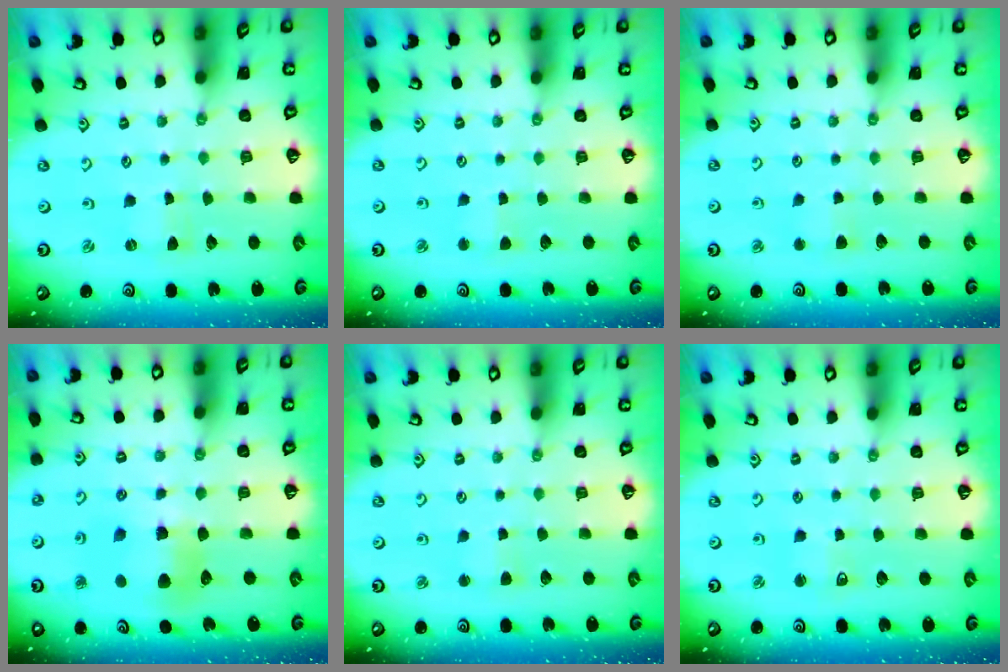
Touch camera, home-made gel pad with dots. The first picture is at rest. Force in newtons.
{"total": 2.3, "press": 2.3, "slide": 0.2}
{"total": 2.9, "press": 2.8, "slide": 0.4}
{"total": 7.5, "press": 7.5, "slide": 1.0}
{"total": 2.7, "press": 2.7, "slide": 0.3}
{"total": 4.0, "press": 3.9, "slide": 0.6}